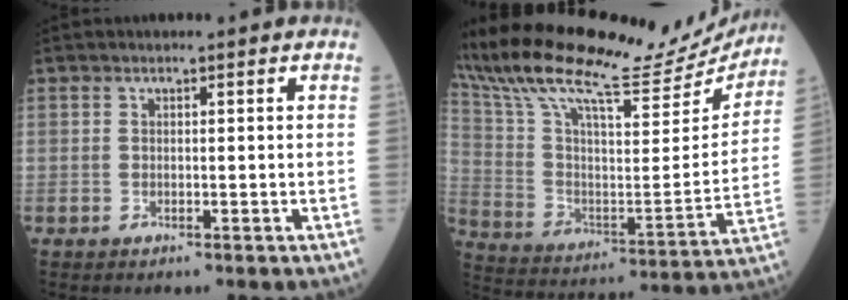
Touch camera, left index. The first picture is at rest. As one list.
[{"total": 28.7, "force": [25.6, 5.5, 11.7], "torque": [-0.227, -0.023, 0.377]}]